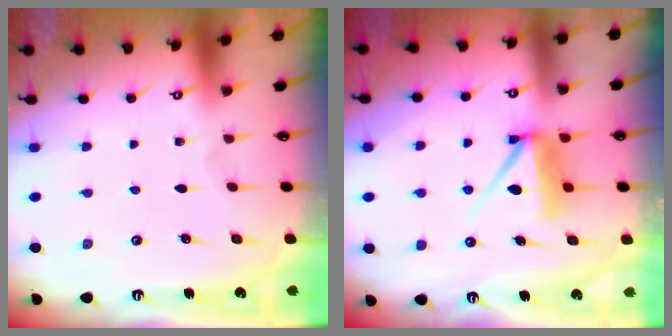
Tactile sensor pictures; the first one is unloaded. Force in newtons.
{"total": 8.7, "press": 8.6, "slide": 0.5}